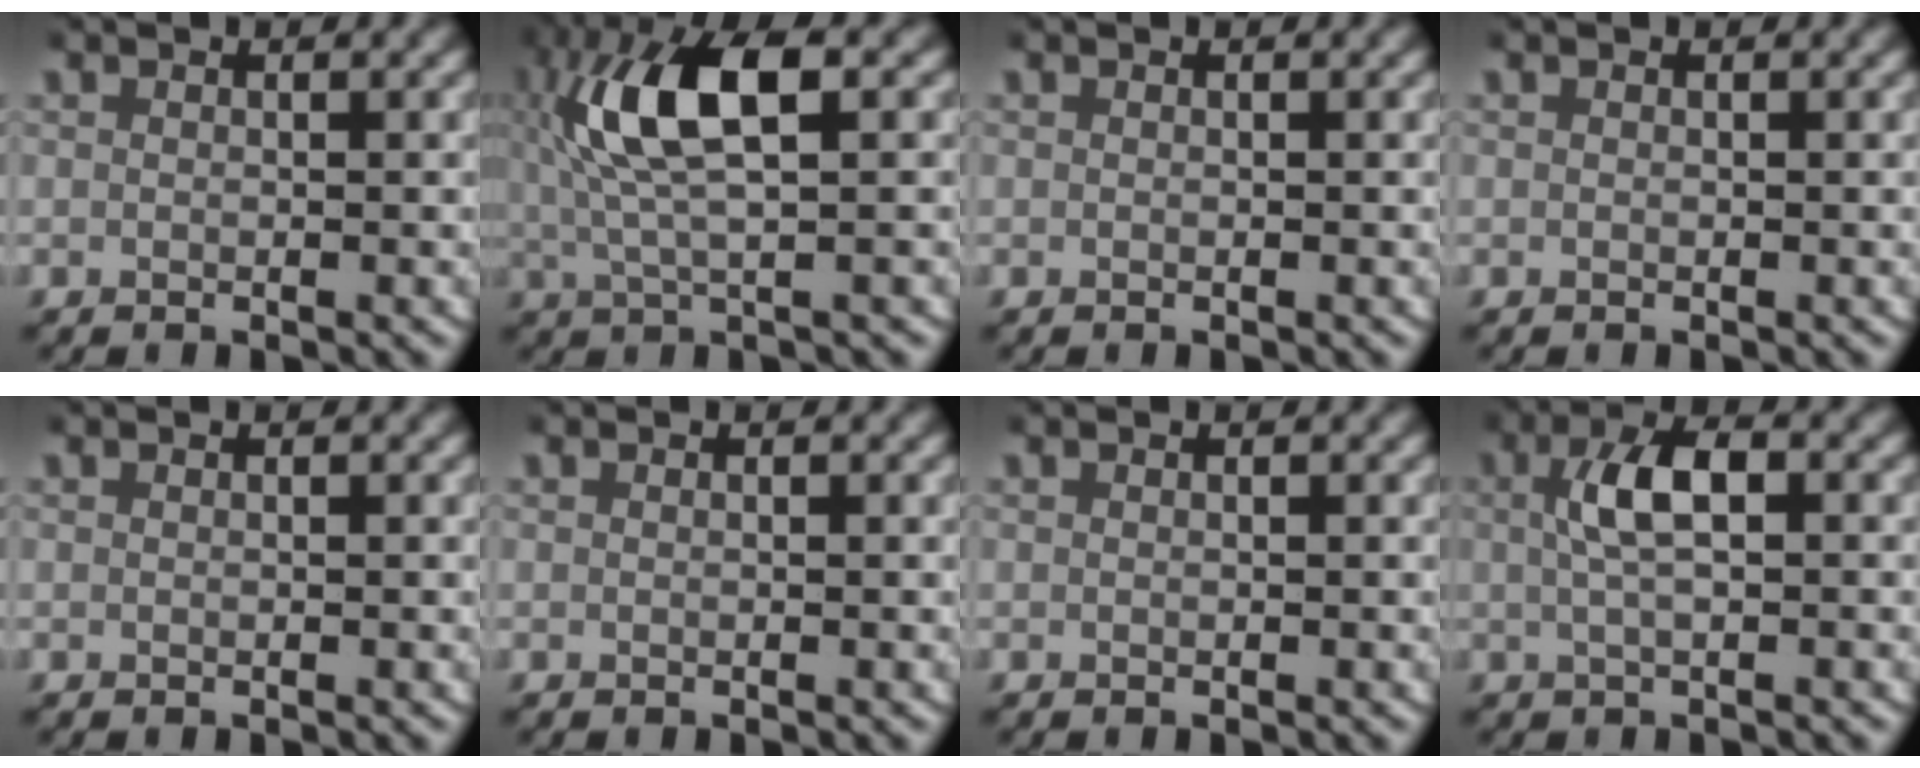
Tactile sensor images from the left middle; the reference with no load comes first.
{"total": 8.7, "force": [1.6, 3.2, 7.9], "torque": [-0.166, 0.014, 0.024]}
{"total": 0.0}
{"total": 0.0}
{"total": 0.0}
{"total": 0.0}
{"total": 0.0}
{"total": 3.6, "force": [0.3, 1.2, 3.4], "torque": [-0.065, 0.012, 0.000]}